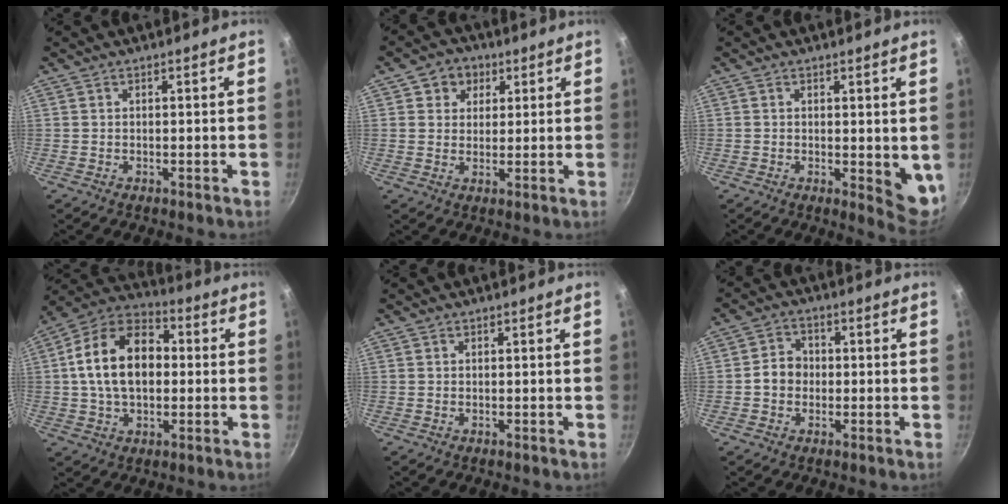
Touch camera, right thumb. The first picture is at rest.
{"total": 5.8, "force": [2.4, 5.0, 1.8], "torque": [0.008, -0.002, 0.028]}
{"total": 6.2, "force": [0.3, 2.5, 5.7], "torque": [-0.065, -0.018, 0.005]}
{"total": 16.9, "force": [1.0, 11.2, 12.6], "torque": [-0.188, 0.032, 0.001]}
{"total": 0.0}
{"total": 4.8, "force": [-0.6, 4.1, 2.3], "torque": [-0.014, 0.017, -0.017]}